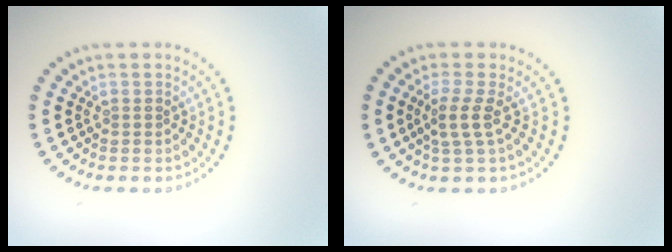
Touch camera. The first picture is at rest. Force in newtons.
{"total": 2.1, "press": 1.5, "slide": 1.5}